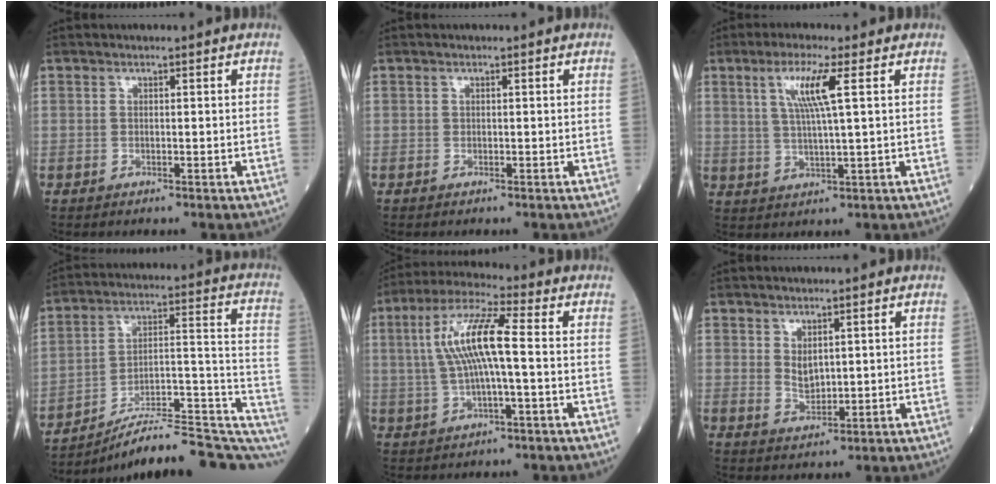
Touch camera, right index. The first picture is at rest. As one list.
[{"total": 0.0}, {"total": 6.5, "force": [2.3, -0.3, 6.1], "torque": [-0.119, 0.003, 0.047]}, {"total": 20.7, "force": [-17.3, 3.0, 10.8], "torque": [-0.094, 0.056, -0.250]}, {"total": 10.0, "force": [0.6, 1.2, 9.9], "torque": [-0.200, 0.021, 0.010]}, {"total": 2.5, "force": [0.9, 1.4, 1.8], "torque": [-0.032, -0.004, 0.024]}]